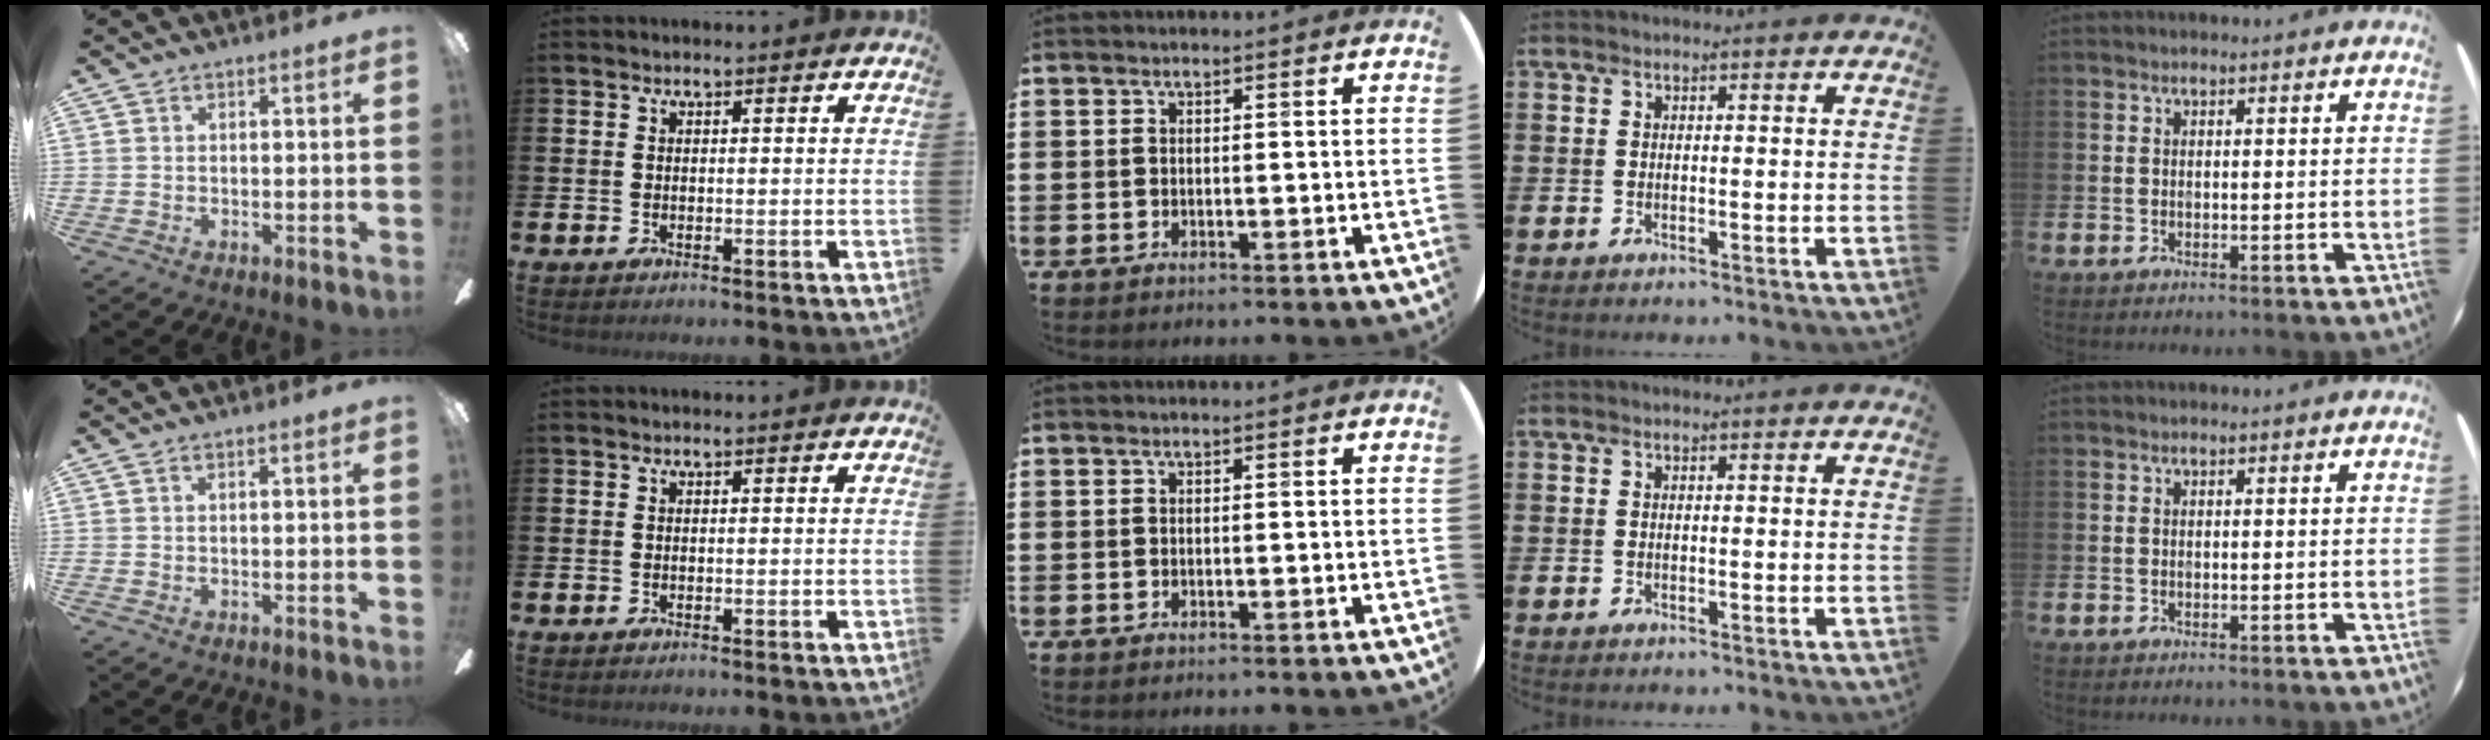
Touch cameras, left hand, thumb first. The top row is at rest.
{}